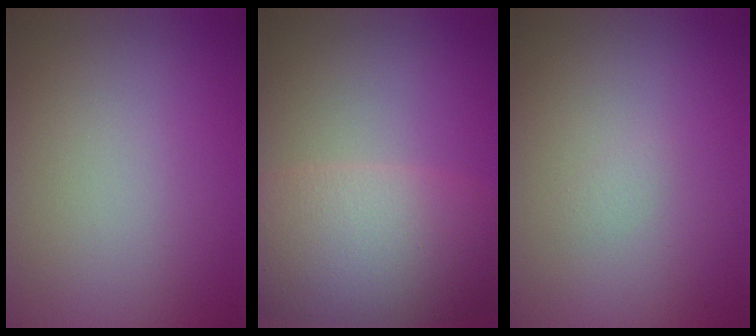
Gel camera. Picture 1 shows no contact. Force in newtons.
{"total": 9.6, "press": 9.6, "slide": 0.5}
{"total": 0.5, "press": 0.5, "slide": 0.0}